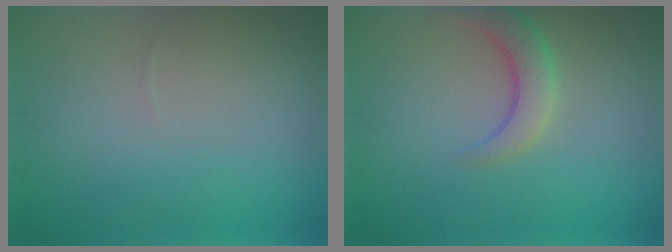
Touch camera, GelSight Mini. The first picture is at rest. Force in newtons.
{"total": 3.4, "press": 3.4, "slide": 0.1}